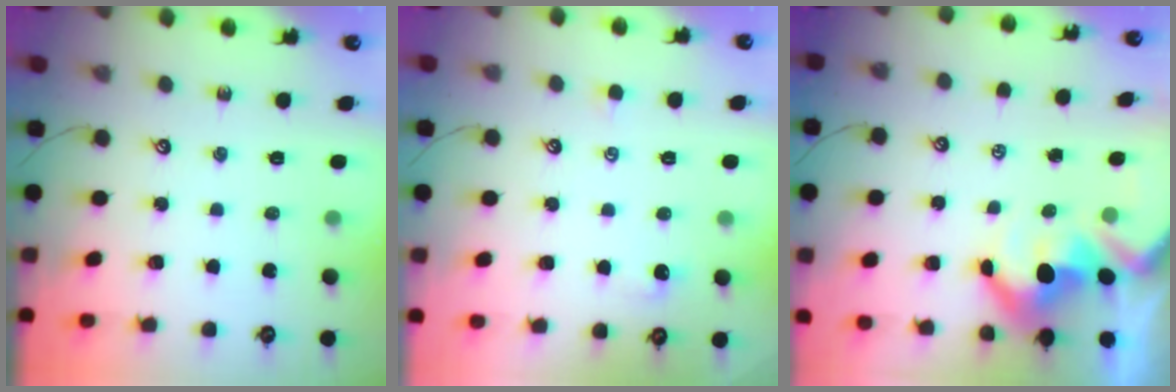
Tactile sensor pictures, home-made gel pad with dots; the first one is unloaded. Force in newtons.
{"total": 1.0, "press": 1.0, "slide": 0.3}
{"total": 7.9, "press": 7.7, "slide": 1.6}